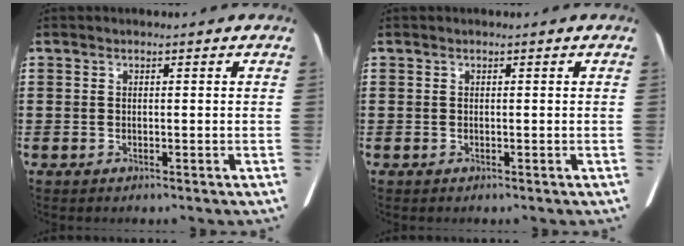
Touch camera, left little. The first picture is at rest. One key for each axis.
{"total": 0.0}